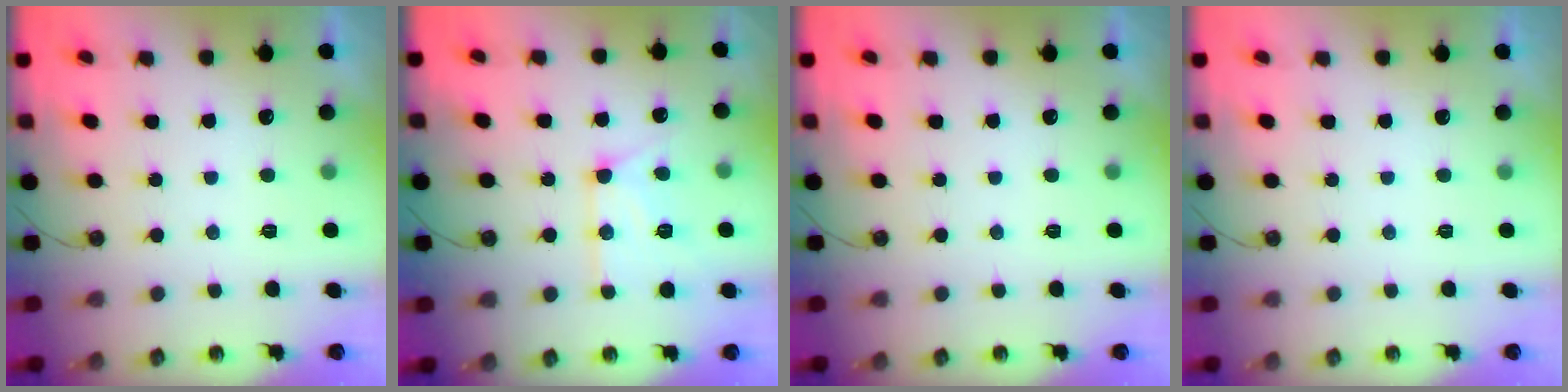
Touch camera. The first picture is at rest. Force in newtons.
{"total": 13.2, "press": 13.1, "slide": 1.2}
{"total": 0.0}
{"total": 0.0}